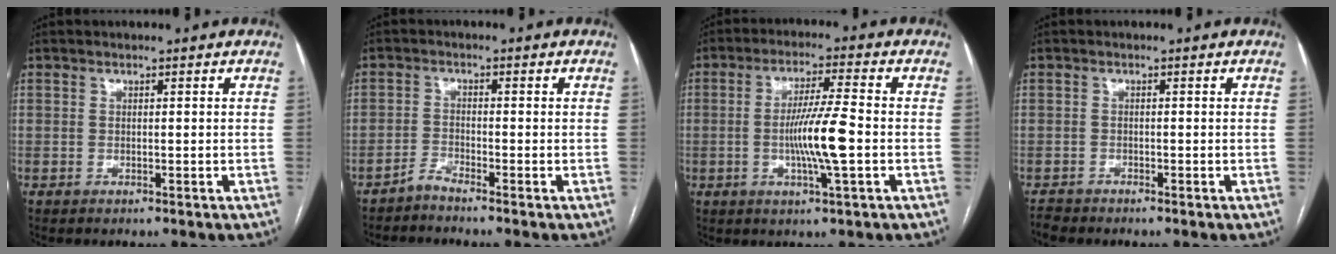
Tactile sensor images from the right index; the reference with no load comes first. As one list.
[{"total": 1.8, "force": [-1.8, -0.3, 0.3], "torque": [-0.006, -0.006, -0.039]}, {"total": 8.7, "force": [-1.5, -0.1, 8.6], "torque": [-0.162, -0.005, -0.029]}, {"total": 1.3, "force": [-1.2, 0.3, -0.4], "torque": [0.004, -0.004, -0.022]}]